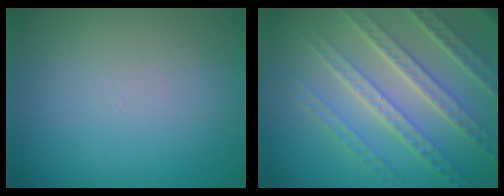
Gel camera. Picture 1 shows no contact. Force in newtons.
{"total": 7.5, "press": 5.6, "slide": 5.0}